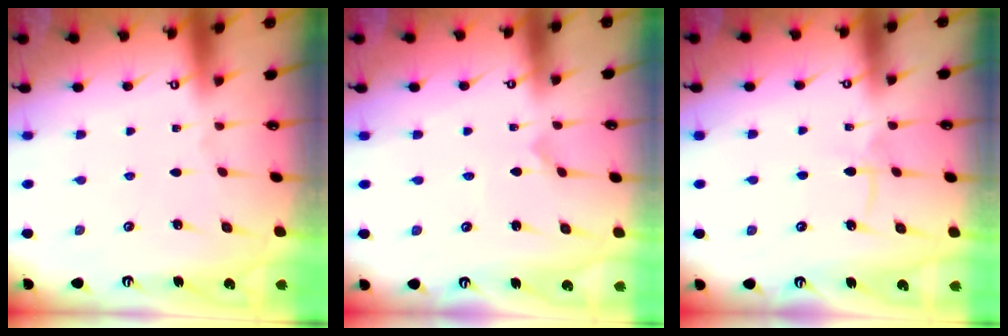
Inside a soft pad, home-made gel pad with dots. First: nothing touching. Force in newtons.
{"total": 0.0}
{"total": 6.2, "press": 6.2, "slide": 0.8}